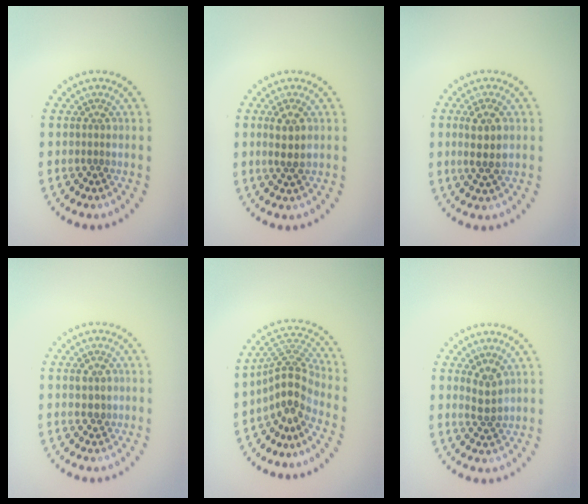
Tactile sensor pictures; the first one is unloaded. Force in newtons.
{"total": 2.3, "press": 2.2, "slide": 0.8}
{"total": 3.0, "press": 2.8, "slide": 0.9}
{"total": 1.6, "press": 1.6, "slide": 0.3}
{"total": 3.8, "press": 2.6, "slide": 2.7}
{"total": 2.0, "press": 1.8, "slide": 0.9}